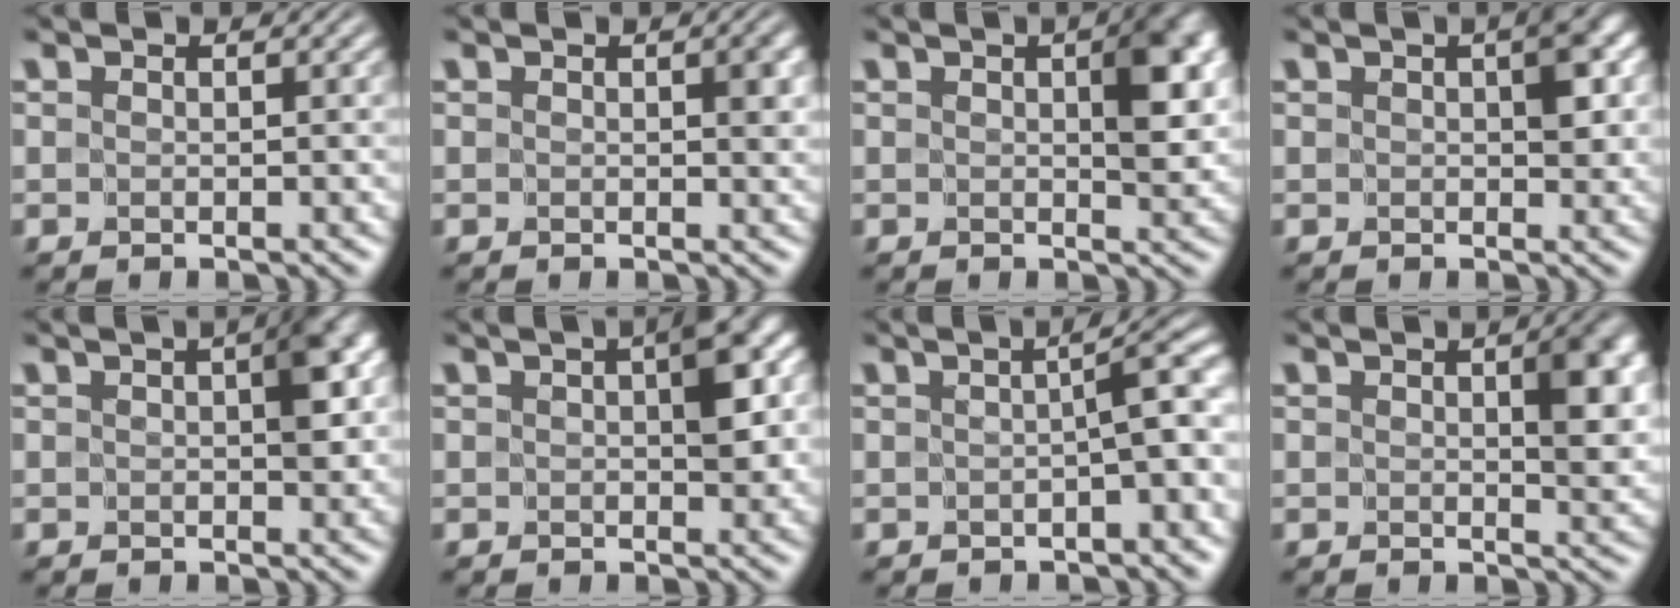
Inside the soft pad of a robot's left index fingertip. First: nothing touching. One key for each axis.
{"total": 1.6, "fx": 0.2, "fy": 0.8, "fz": 1.4, "tx": -0.012, "ty": 0.001, "tz": 0.002}
{"total": 4.5, "fx": 0.8, "fy": 2.2, "fz": 3.9, "tx": -0.050, "ty": 0.000, "tz": 0.011}
{"total": 3.2, "fx": 0.5, "fy": 1.7, "fz": 2.7, "tx": -0.028, "ty": 0.004, "tz": 0.004}
{"total": 3.7, "fx": 0.4, "fy": 1.8, "fz": 3.2, "tx": -0.035, "ty": 0.006, "tz": 0.000}
{"total": 4.0, "fx": 0.5, "fy": 1.9, "fz": 3.5, "tx": -0.040, "ty": 0.008, "tz": 0.002}
{"total": 3.8, "fx": -0.3, "fy": 0.3, "fz": 3.7, "tx": -0.049, "ty": 0.015, "tz": -0.007}
{"total": 3.9, "fx": 0.9, "fy": 1.7, "fz": 3.4, "tx": -0.043, "ty": -0.003, "tz": 0.015}